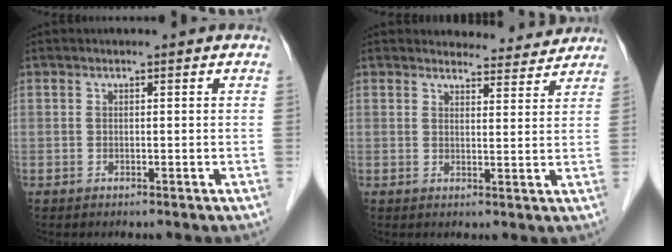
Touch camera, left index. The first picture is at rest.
{"total": 5.7, "force": [5.6, 1.1, 0.1], "torque": [0.005, -0.007, 0.062]}